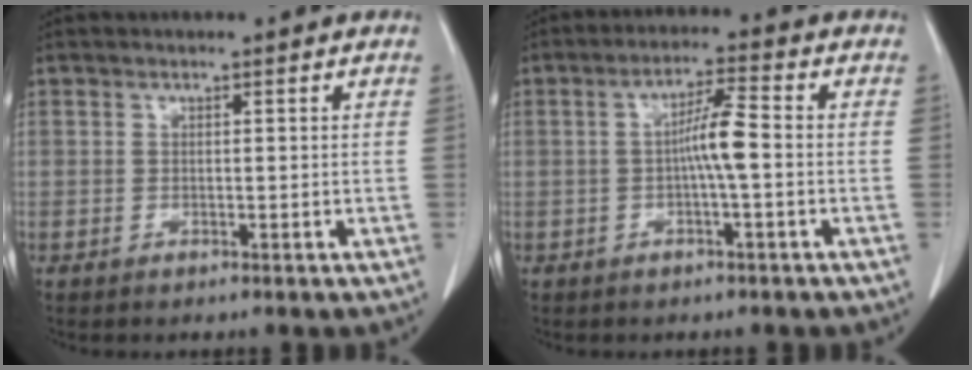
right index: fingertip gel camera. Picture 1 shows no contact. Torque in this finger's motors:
{"motor_torque": [0.85, -0.09, 0.44, 0.11]}